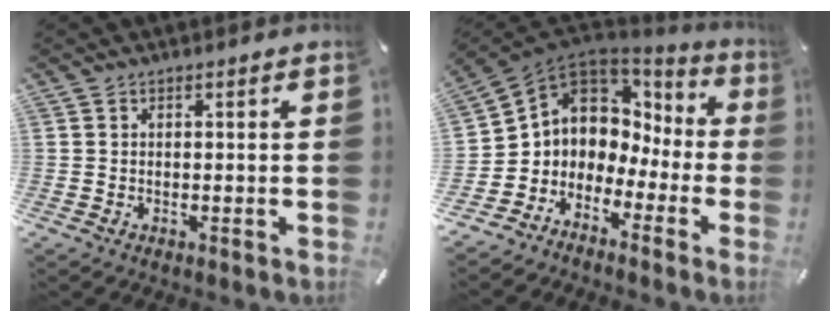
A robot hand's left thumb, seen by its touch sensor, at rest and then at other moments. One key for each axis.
{"total": 5.5, "fx": 1.5, "fy": 5.2, "fz": -0.1, "tx": -0.034, "ty": -0.039, "tz": 0.029}